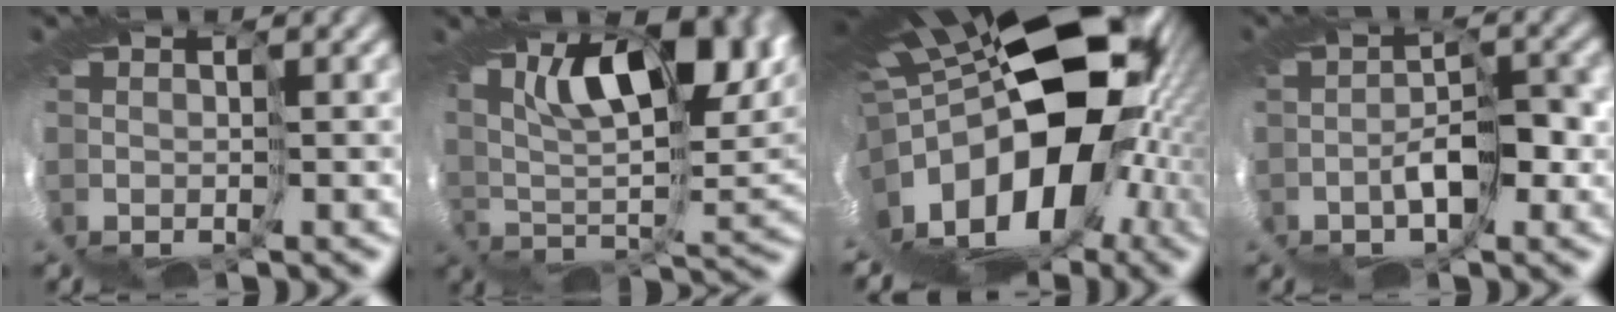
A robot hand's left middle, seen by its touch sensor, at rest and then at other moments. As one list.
[{"total": 11.3, "force": [6.9, 3.3, 8.3], "torque": [-0.118, 0.014, 0.110]}, {"total": 15.4, "force": [-1.3, 9.8, 11.8], "torque": [-0.215, -0.029, -0.031]}, {"total": 1.6, "force": [-0.7, -0.8, 1.2], "torque": [-0.028, 0.005, -0.019]}]